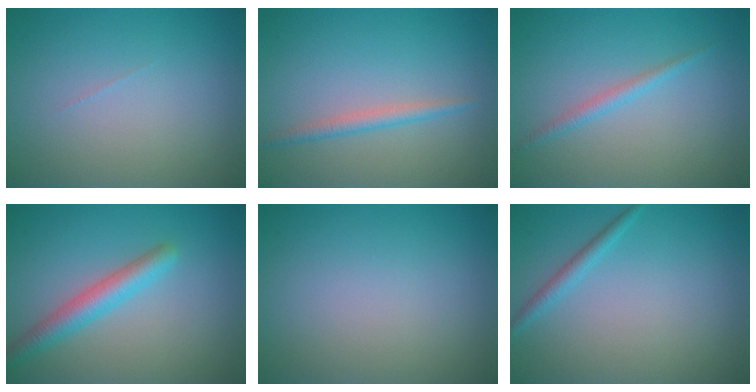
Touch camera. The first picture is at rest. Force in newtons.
{"total": 1.7, "press": 1.7, "slide": 0.0}
{"total": 1.3, "press": 1.3, "slide": 0.1}
{"total": 3.3, "press": 3.2, "slide": 0.1}
{"total": 0.0}
{"total": 1.4, "press": 1.4, "slide": 0.1}